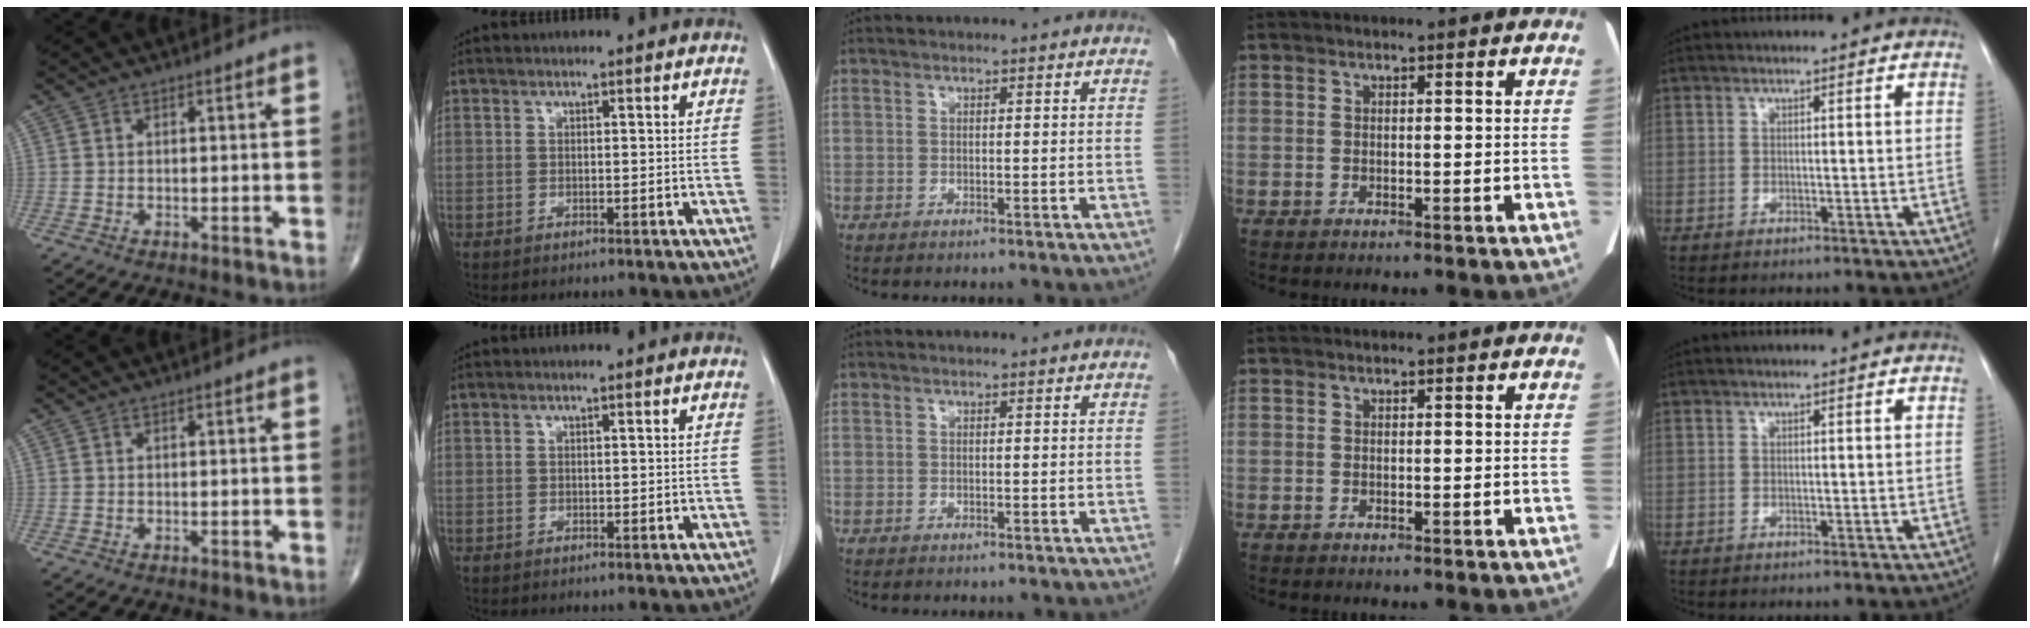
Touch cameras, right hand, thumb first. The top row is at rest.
{}